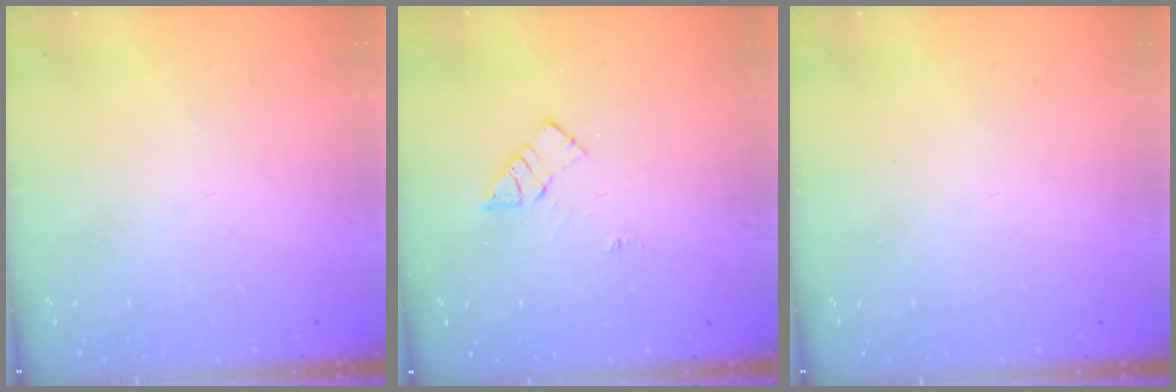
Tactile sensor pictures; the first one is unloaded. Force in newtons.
{"total": 6.6, "press": 6.6, "slide": 0.3}
{"total": 0.0}